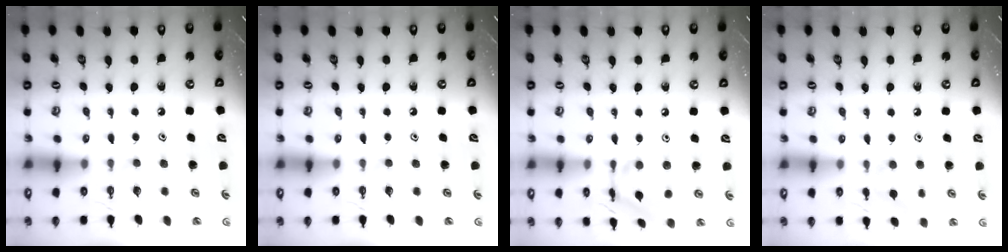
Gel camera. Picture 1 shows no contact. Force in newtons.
{"total": 0.0}
{"total": 10.3, "press": 10.3, "slide": 0.6}
{"total": 6.6, "press": 6.5, "slide": 0.8}